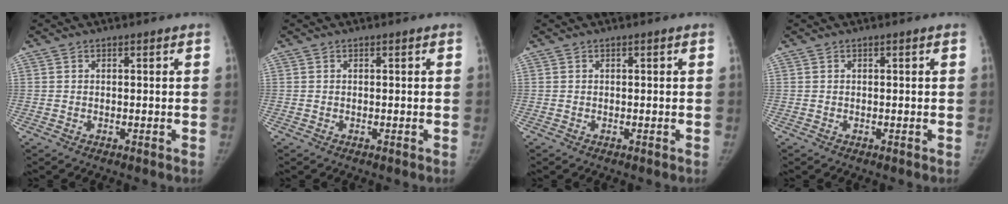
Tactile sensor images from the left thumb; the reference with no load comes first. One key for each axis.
{"total": 0.0}
{"total": 0.0}
{"total": 0.0}